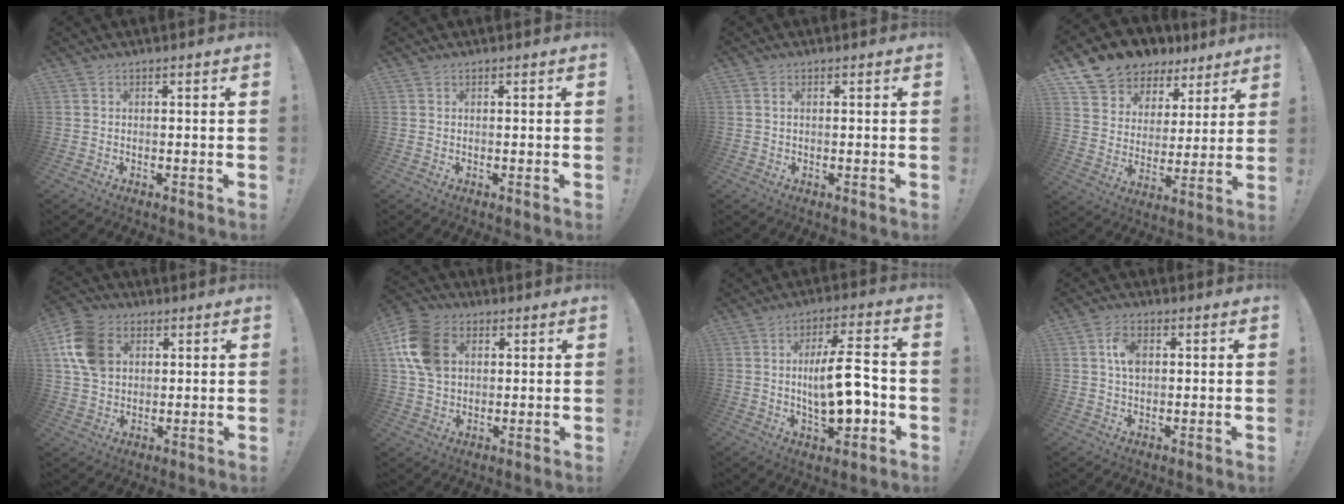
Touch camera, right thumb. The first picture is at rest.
{"total": 0.0}
{"total": 1.0, "force": [0.2, 0.5, 0.9], "torque": [-0.020, 0.003, 0.004]}
{"total": 9.7, "force": [7.5, 6.1, 1.3], "torque": [-0.035, -0.065, 0.142]}
{"total": 13.7, "force": [4.2, 10.3, 8.0], "torque": [-0.161, -0.002, 0.085]}
{"total": 14.5, "force": [4.1, 10.6, 9.0], "torque": [-0.182, 0.005, 0.084]}
{"total": 14.4, "force": [-1.5, 4.9, 13.5], "torque": [-0.234, 0.002, -0.033]}
{"total": 6.1, "force": [1.3, 3.9, 4.5], "torque": [-0.066, 0.003, 0.021]}